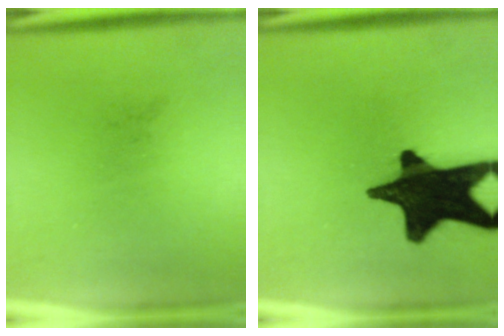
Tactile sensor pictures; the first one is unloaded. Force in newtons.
{"total": 18.5}